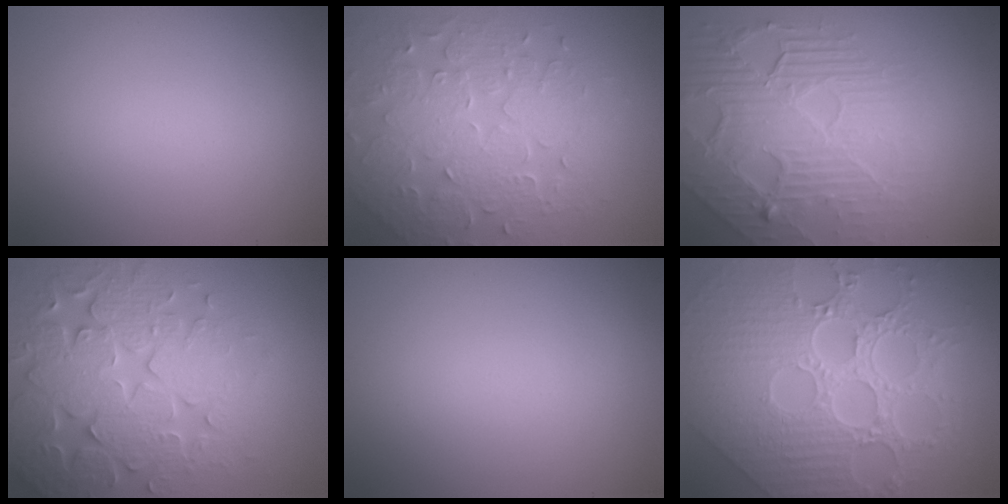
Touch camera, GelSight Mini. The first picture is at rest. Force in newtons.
{"total": 8.0, "press": 5.7, "slide": 5.6}
{"total": 8.0, "press": 5.6, "slide": 5.7}
{"total": 7.7, "press": 7.5, "slide": 1.5}
{"total": 0.0}
{"total": 9.8, "press": 7.2, "slide": 6.6}